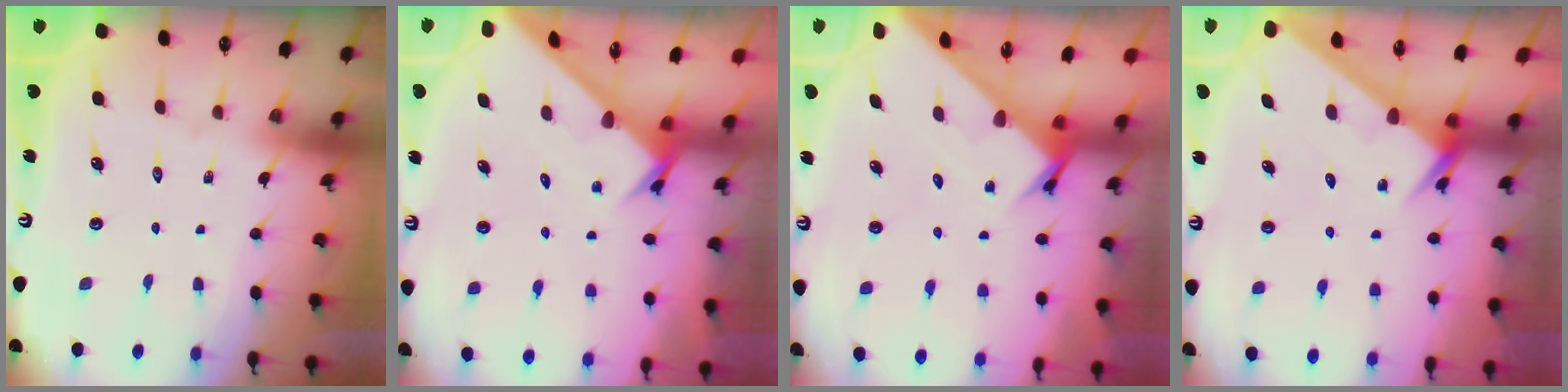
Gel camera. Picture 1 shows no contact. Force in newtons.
{"total": 2.2, "press": 2.2, "slide": 0.1}
{"total": 2.3, "press": 2.3, "slide": 0.0}
{"total": 2.7, "press": 2.7, "slide": 0.0}